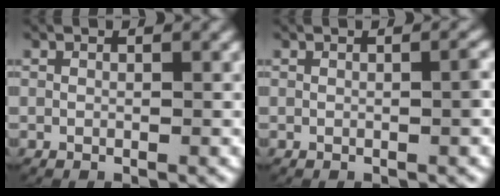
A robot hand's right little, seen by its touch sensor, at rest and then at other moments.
{"total": 0.7, "force": [-0.1, -0.2, 0.6], "torque": [-0.005, 0.005, -0.002]}